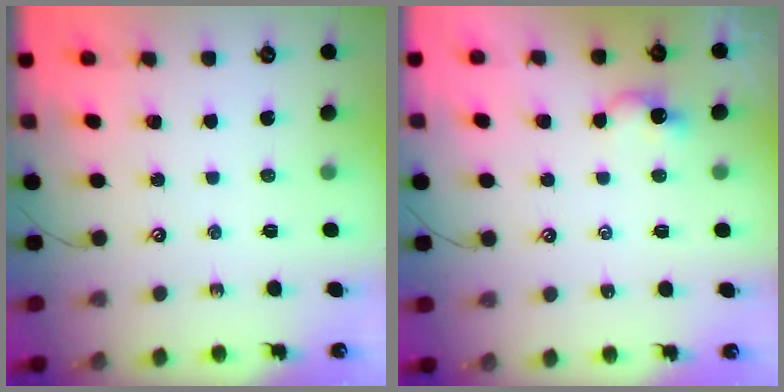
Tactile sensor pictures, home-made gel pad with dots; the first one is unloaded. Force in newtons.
{"total": 0.5, "press": 0.5, "slide": 0.2}